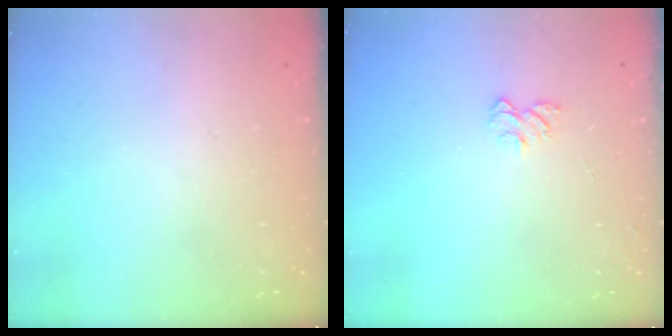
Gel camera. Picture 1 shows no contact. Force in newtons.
{"total": 4.6, "press": 4.6, "slide": 0.3}